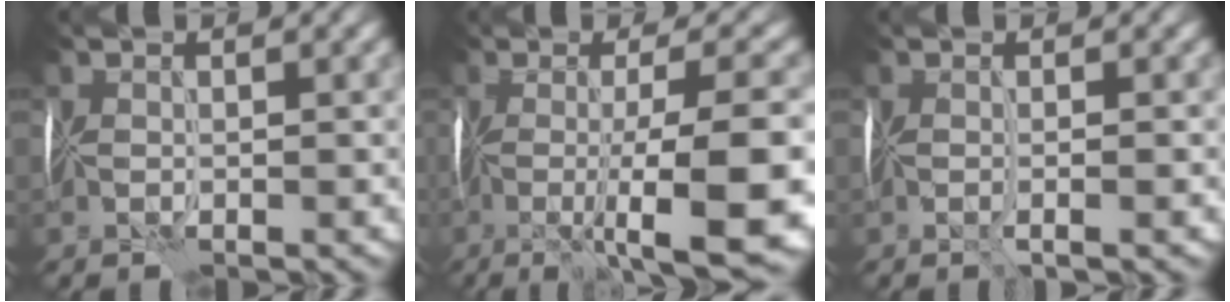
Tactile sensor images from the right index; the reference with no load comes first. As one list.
[{"total": 12.8, "force": [-3.0, 2.9, 12.2], "torque": [-0.170, 0.000, -0.037]}, {"total": 1.4, "force": [0.0, 0.3, 1.4], "torque": [-0.019, 0.000, -0.001]}]